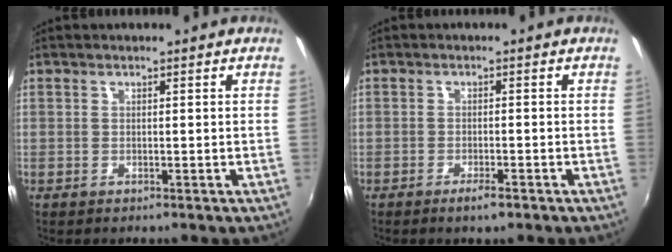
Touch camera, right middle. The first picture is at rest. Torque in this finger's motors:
{"motor_torque": [-0.12, -1.51, 0.03, -0.01]}